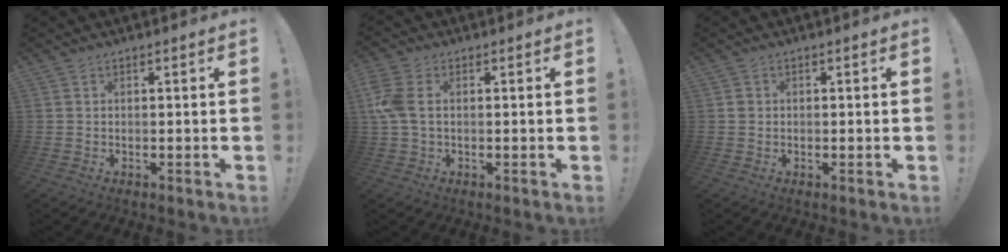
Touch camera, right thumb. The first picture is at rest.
{"total": 6.7, "force": [0.9, 3.9, 5.3], "torque": [-0.130, 0.000, 0.014]}
{"total": 1.0, "force": [-0.3, 0.8, 0.4], "torque": [-0.013, 0.008, -0.004]}